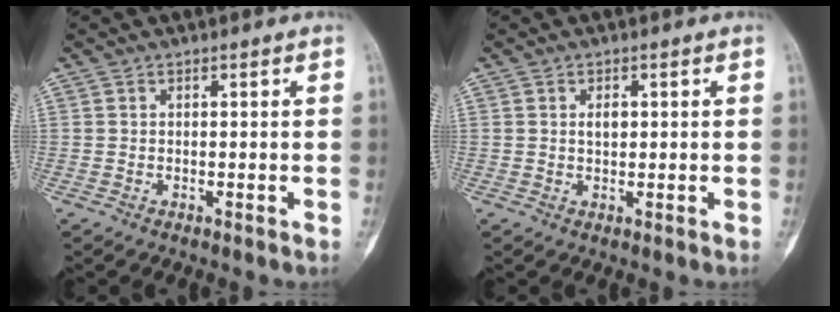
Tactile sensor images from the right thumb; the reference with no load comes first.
{"total": 1.8, "force": [0.4, 1.1, 1.4], "torque": [-0.020, 0.000, 0.007]}